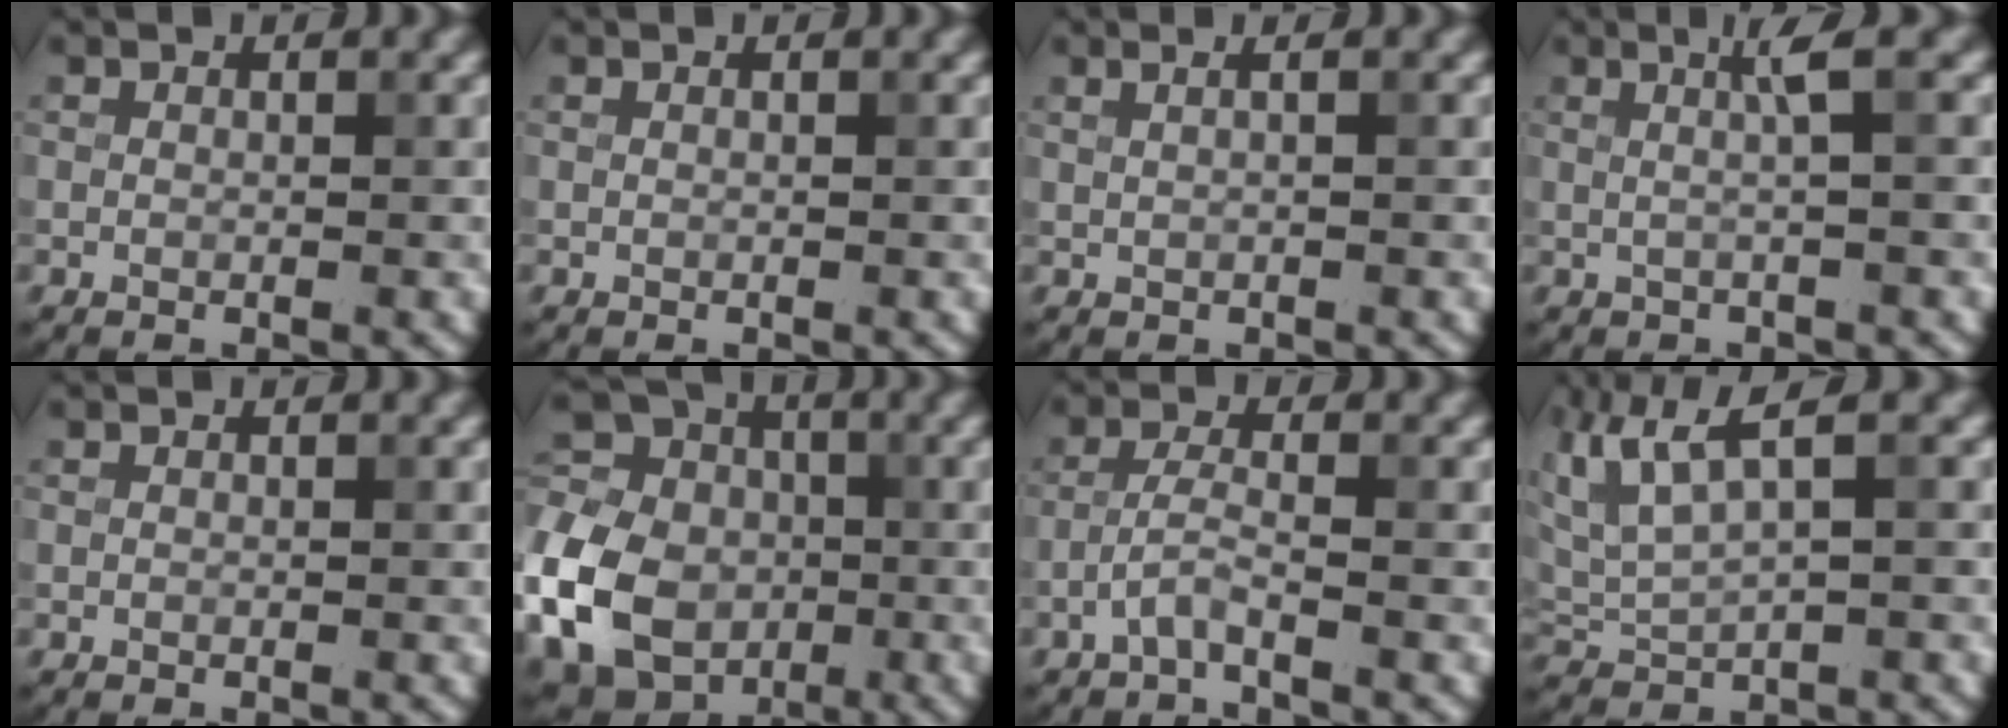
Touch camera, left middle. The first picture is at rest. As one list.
[{"total": 0.0}, {"total": 2.6, "force": [1.2, 1.4, 1.9], "torque": [-0.008, 0.011, -0.011]}, {"total": 2.6, "force": [0.3, 0.3, 2.6], "torque": [-0.046, 0.007, 0.003]}, {"total": 0.0}, {"total": 13.1, "force": [-4.0, 10.2, 7.2], "torque": [-0.189, -0.011, -0.098]}, {"total": 2.0, "force": [-1.2, 0.2, 1.6], "torque": [-0.034, 0.009, -0.031]}, {"total": 5.6, "force": [3.0, 1.6, 4.4], "torque": [-0.101, 0.015, 0.058]}]